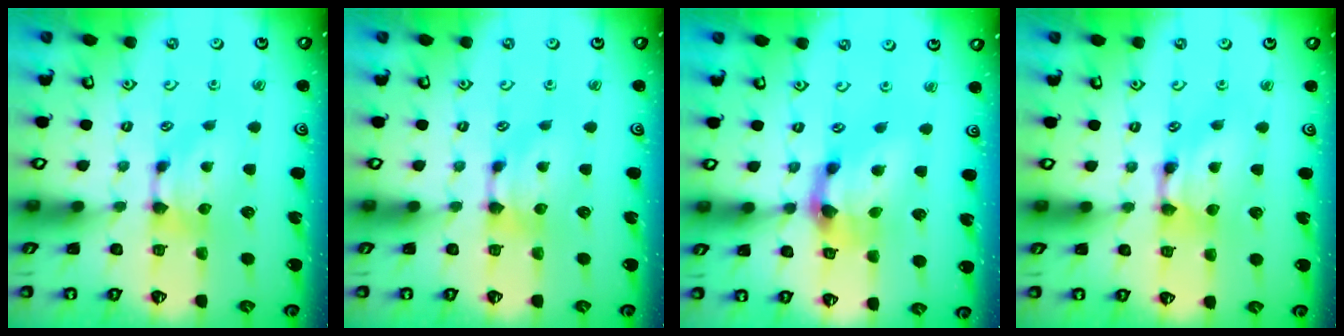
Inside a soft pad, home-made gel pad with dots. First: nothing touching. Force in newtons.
{"total": 0.0}
{"total": 4.7, "press": 4.1, "slide": 2.4}
{"total": 2.3, "press": 2.3, "slide": 0.0}